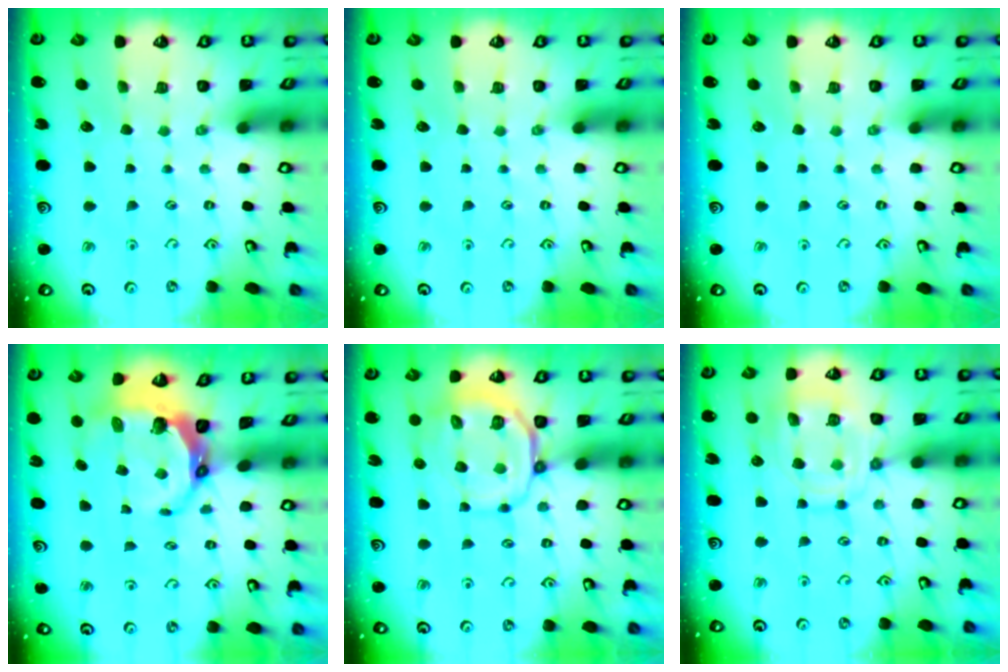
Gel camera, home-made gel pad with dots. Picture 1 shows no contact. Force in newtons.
{"total": 0.0}
{"total": 0.0}
{"total": 8.0, "press": 6.4, "slide": 4.7}
{"total": 11.2, "press": 11.1, "slide": 2.0}
{"total": 13.5, "press": 13.5, "slide": 1.2}